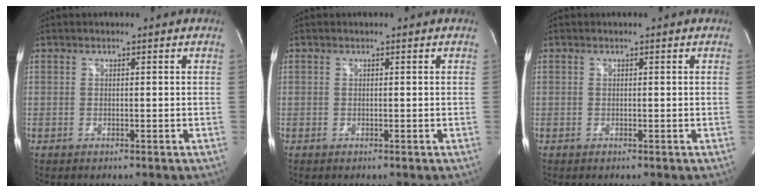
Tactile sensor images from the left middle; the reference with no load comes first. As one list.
[{"total": 0.0}, {"total": 0.0}]